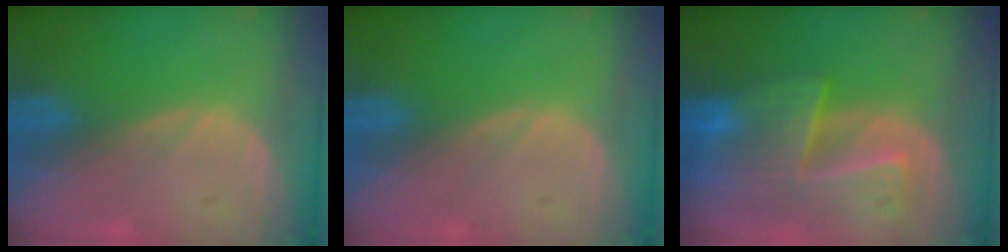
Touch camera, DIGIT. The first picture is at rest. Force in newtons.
{"total": 0.0}
{"total": 9.3, "press": 8.3, "slide": 4.3}